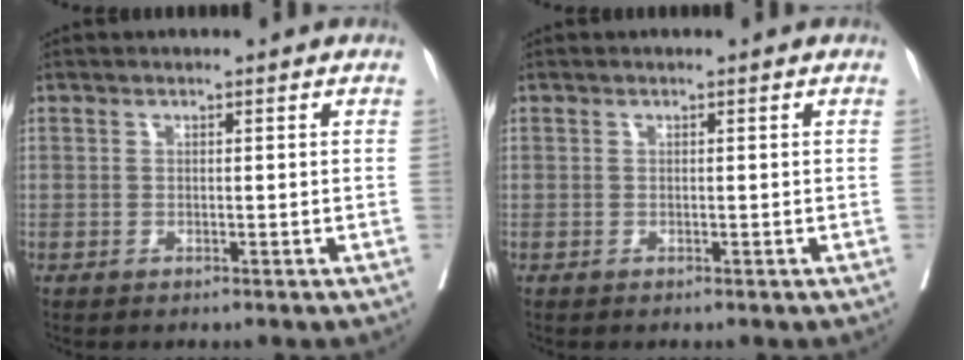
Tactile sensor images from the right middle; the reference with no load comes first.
{"total": 0.0}